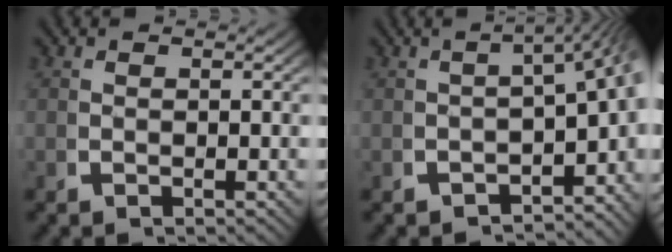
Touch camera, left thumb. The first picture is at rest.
{"total": 7.9, "force": [-1.8, 4.2, 6.4], "torque": [-0.056, 0.006, -0.031]}